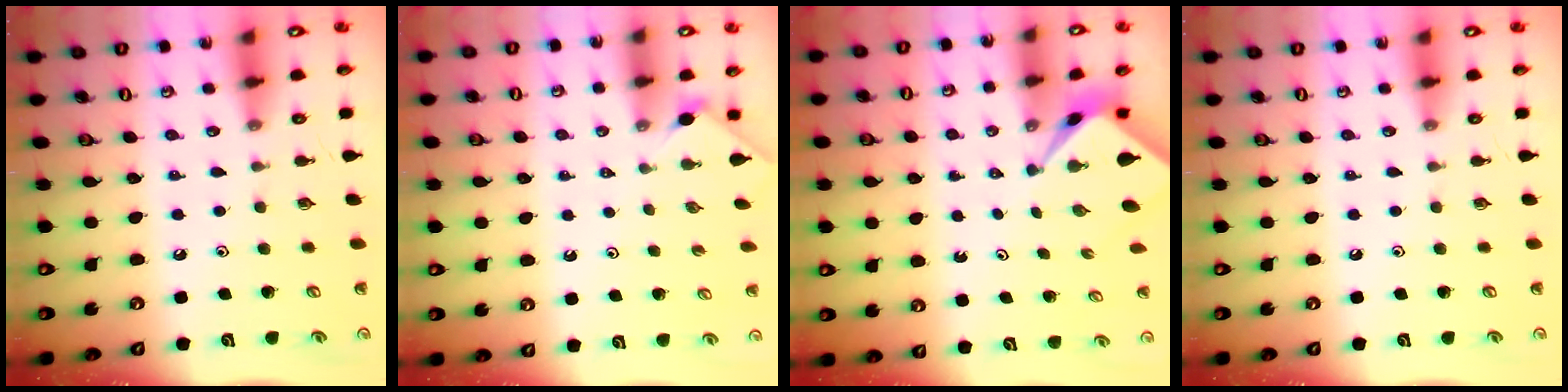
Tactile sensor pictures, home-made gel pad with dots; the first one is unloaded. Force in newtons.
{"total": 1.7, "press": 1.7, "slide": 0.4}
{"total": 1.6, "press": 1.6, "slide": 0.3}
{"total": 0.0}